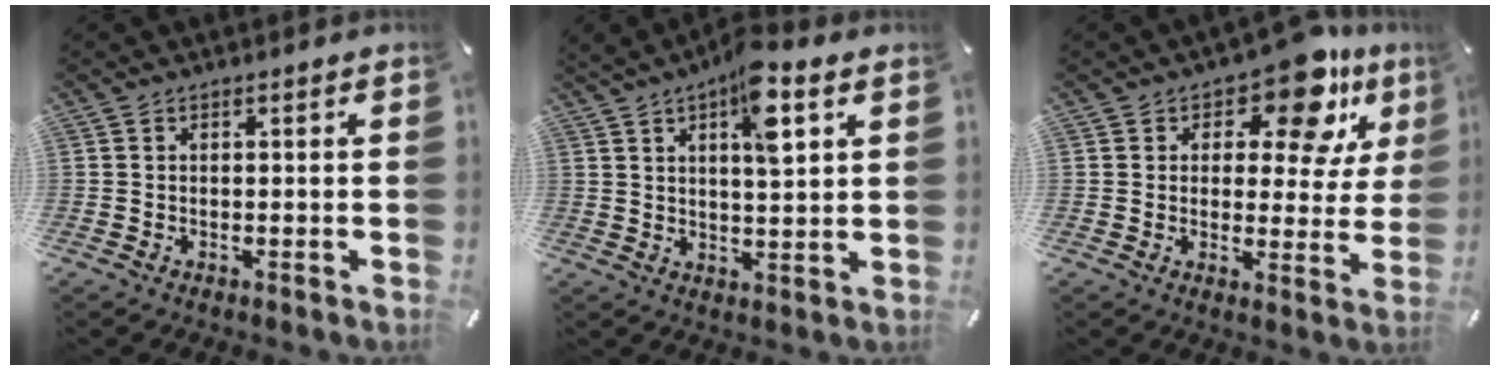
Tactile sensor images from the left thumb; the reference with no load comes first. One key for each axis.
{"total": 9.6, "fx": 4.8, "fy": 2.9, "fz": 7.8, "tx": -0.120, "ty": -0.018, "tz": 0.077}
{"total": 13.3, "fx": 8.2, "fy": 6.2, "fz": 8.5, "tx": -0.115, "ty": -0.050, "tz": 0.137}